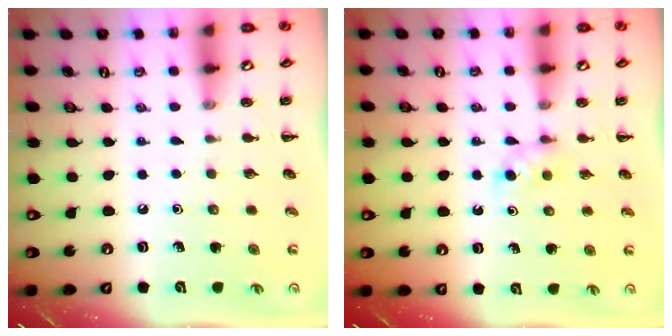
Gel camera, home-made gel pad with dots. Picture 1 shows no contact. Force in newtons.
{"total": 2.9, "press": 2.7, "slide": 1.1}